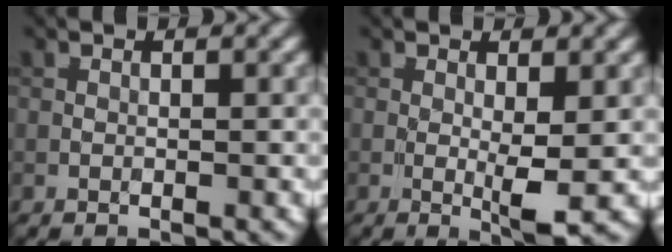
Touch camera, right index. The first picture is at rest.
{"total": 2.6, "force": [0.0, 0.4, 2.6], "torque": [-0.046, -0.009, 0.000]}